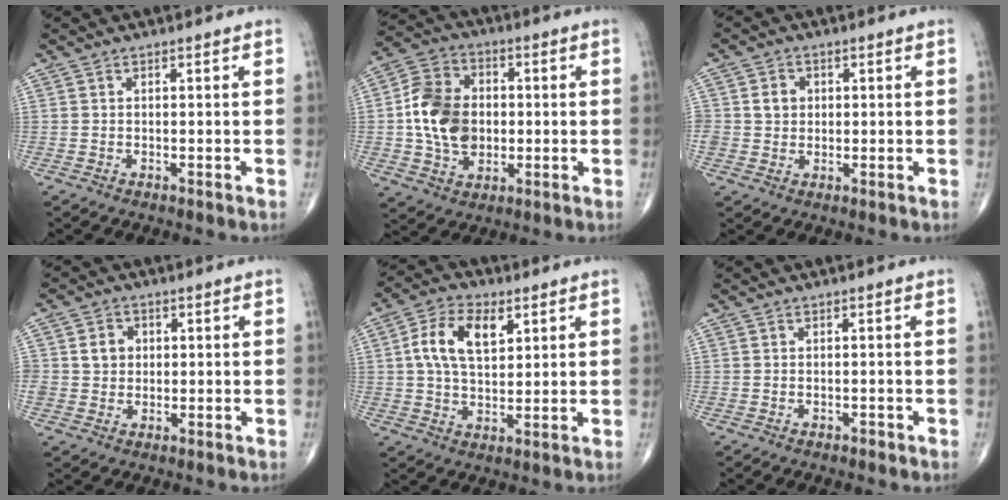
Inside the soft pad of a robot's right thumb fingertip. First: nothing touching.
{"total": 13.7, "force": [-0.3, 10.4, 9.0], "torque": [-0.145, 0.018, -0.006]}
{"total": 4.1, "force": [0.6, 3.6, 1.7], "torque": [-0.010, 0.002, 0.010]}
{"total": 4.5, "force": [0.7, 4.0, 2.0], "torque": [-0.013, 0.002, 0.009]}
{"total": 10.6, "force": [3.2, 6.1, 8.0], "torque": [-0.137, 0.001, 0.056]}
{"total": 0.8, "force": [-0.5, 0.5, 0.4], "torque": [-0.010, 0.006, -0.006]}